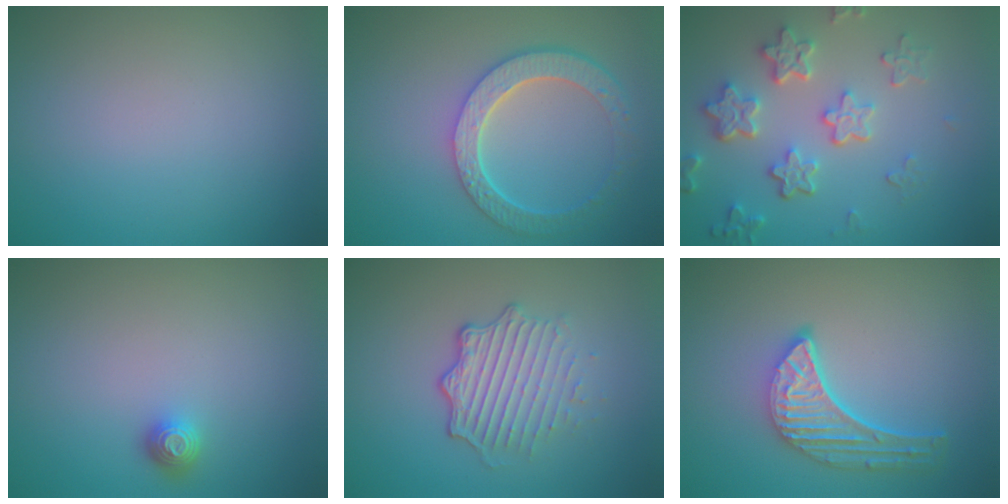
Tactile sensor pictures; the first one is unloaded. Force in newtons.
{"total": 5.9, "press": 4.5, "slide": 3.8}
{"total": 5.2, "press": 4.1, "slide": 3.2}
{"total": 1.3, "press": 1.1, "slide": 0.7}
{"total": 4.9, "press": 3.4, "slide": 3.5}
{"total": 5.0, "press": 3.9, "slide": 3.2}